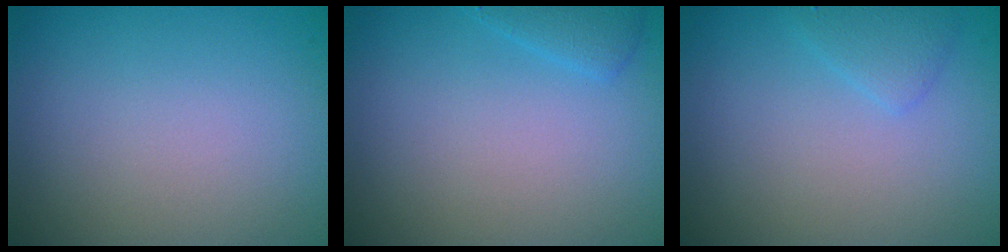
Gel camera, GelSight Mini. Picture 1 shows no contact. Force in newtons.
{"total": 1.4, "press": 1.4, "slide": 0.1}
{"total": 1.4, "press": 1.4, "slide": 0.0}